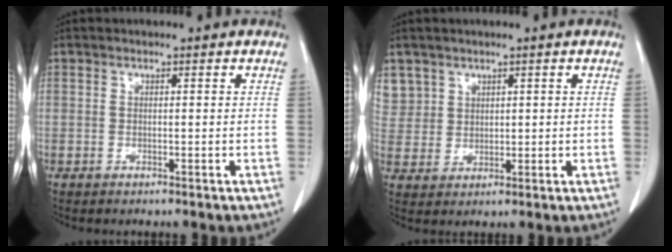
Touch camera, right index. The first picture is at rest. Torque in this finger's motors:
{"motor_torque": [-0.33, 0.41, -0.01, -0.02]}